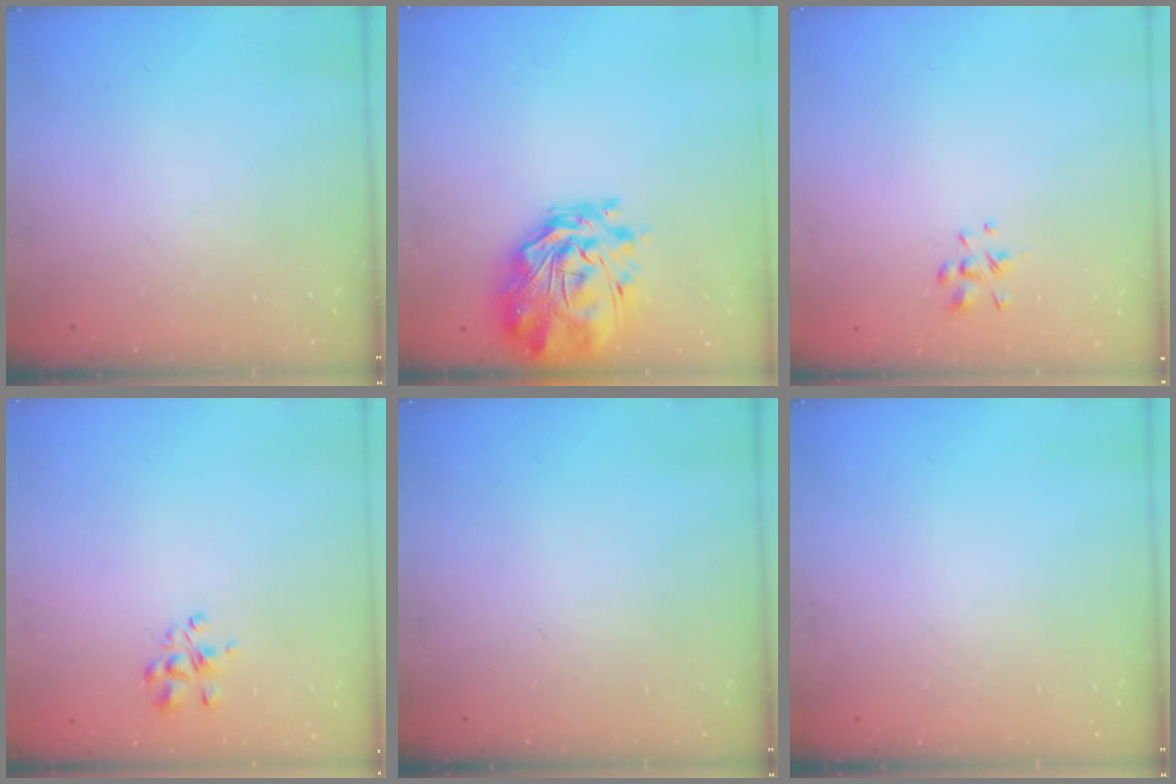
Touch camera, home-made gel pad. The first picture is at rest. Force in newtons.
{"total": 4.1, "press": 3.7, "slide": 1.8}
{"total": 1.3, "press": 1.1, "slide": 0.5}
{"total": 3.9, "press": 3.7, "slide": 1.4}
{"total": 0.0}
{"total": 0.0}